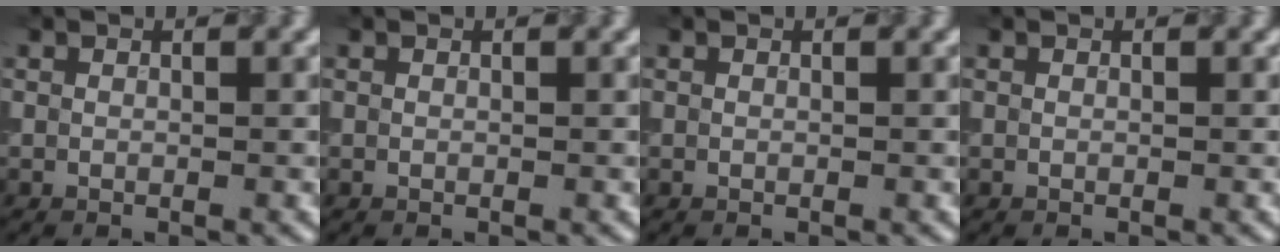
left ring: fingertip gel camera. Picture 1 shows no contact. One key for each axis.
{"total": 0.0}
{"total": 0.0}
{"total": 0.0}